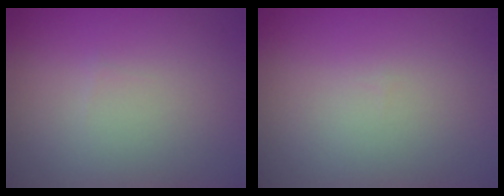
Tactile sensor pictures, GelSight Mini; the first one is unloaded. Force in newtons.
{"total": 0.0}